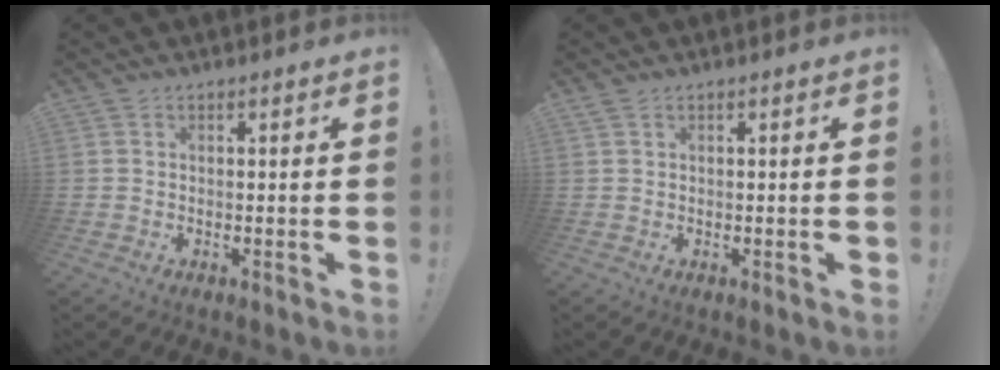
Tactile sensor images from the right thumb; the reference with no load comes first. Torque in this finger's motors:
{"motor_torque": [0.03, 0.04, 0.15, 0.17, 0.24]}